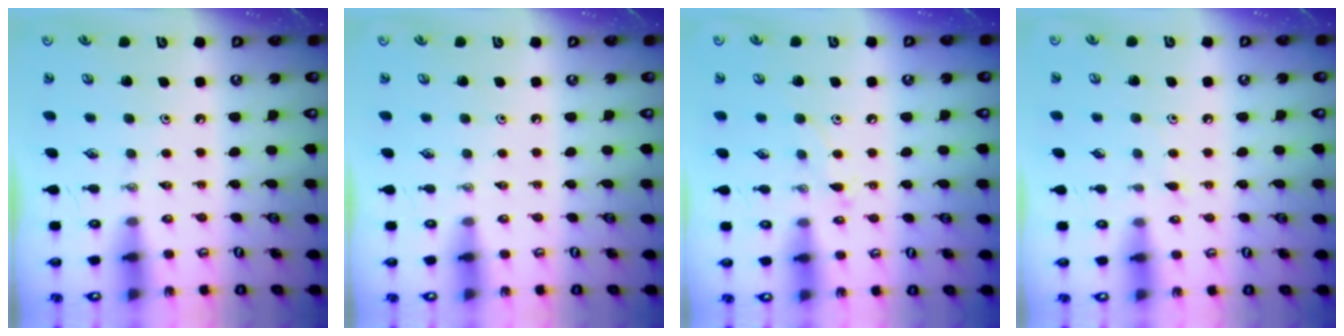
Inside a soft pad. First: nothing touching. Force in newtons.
{"total": 0.0}
{"total": 6.6, "press": 6.6, "slide": 0.5}
{"total": 5.1, "press": 5.0, "slide": 0.7}